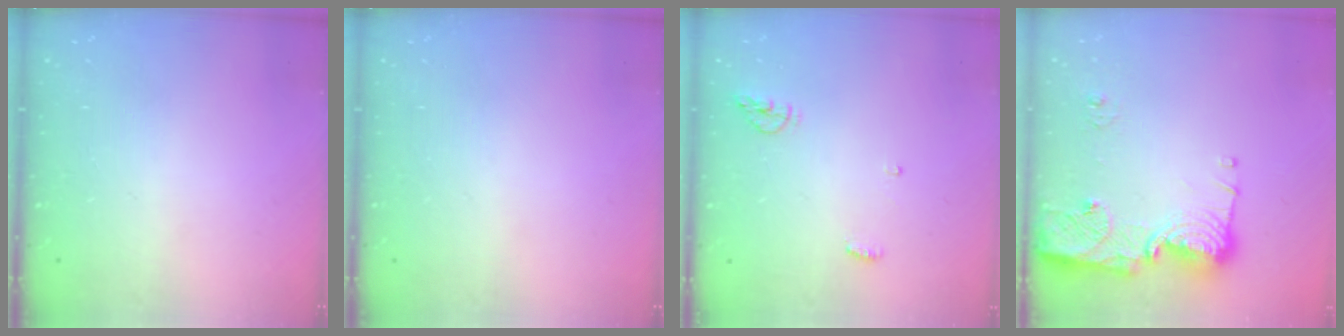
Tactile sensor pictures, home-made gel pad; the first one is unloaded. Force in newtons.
{"total": 0.0}
{"total": 4.1, "press": 3.9, "slide": 1.3}
{"total": 14.7, "press": 14.6, "slide": 1.6}